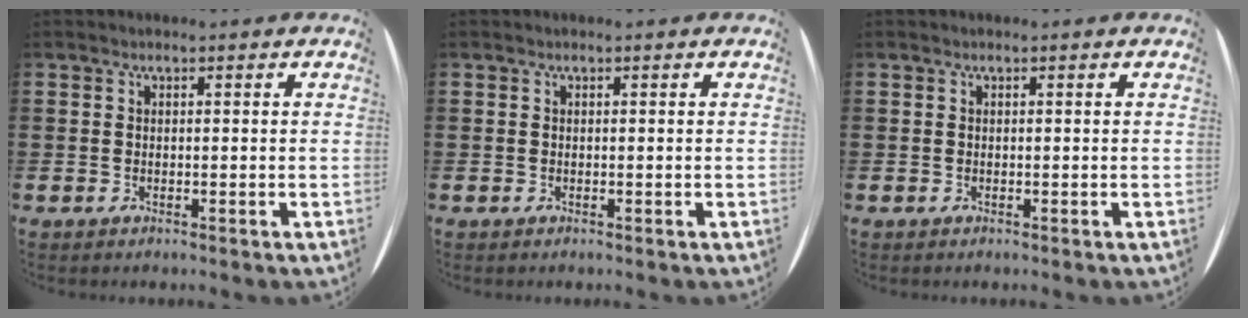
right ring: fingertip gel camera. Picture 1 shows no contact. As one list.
[{"total": 0.0}, {"total": 0.0}]